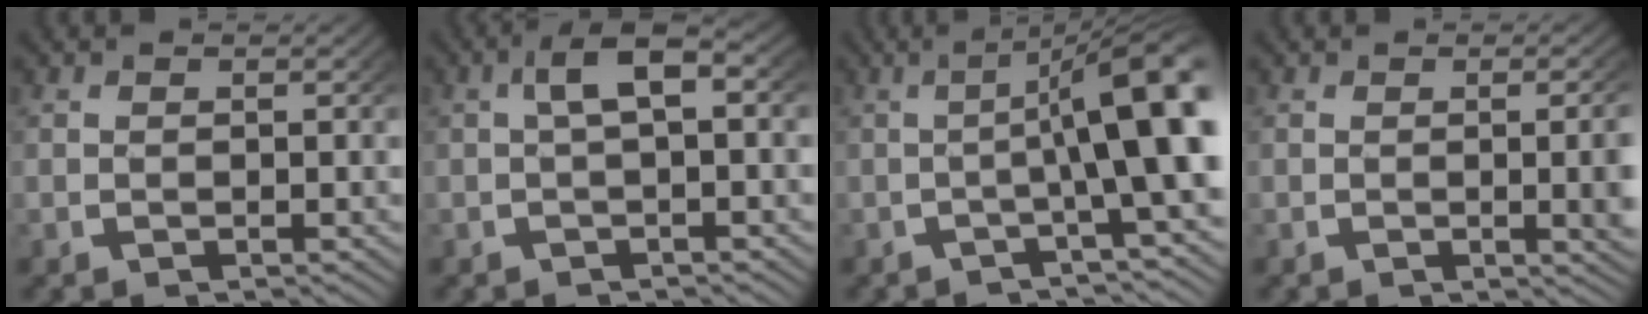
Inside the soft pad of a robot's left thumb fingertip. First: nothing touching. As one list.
[{"total": 3.8, "force": [0.5, 1.6, 3.4], "torque": [-0.063, 0.009, 0.005]}, {"total": 9.3, "force": [-0.4, 2.6, 8.9], "torque": [-0.119, 0.007, -0.012]}, {"total": 3.4, "force": [0.0, 0.8, 3.3], "torque": [-0.033, 0.001, -0.002]}]